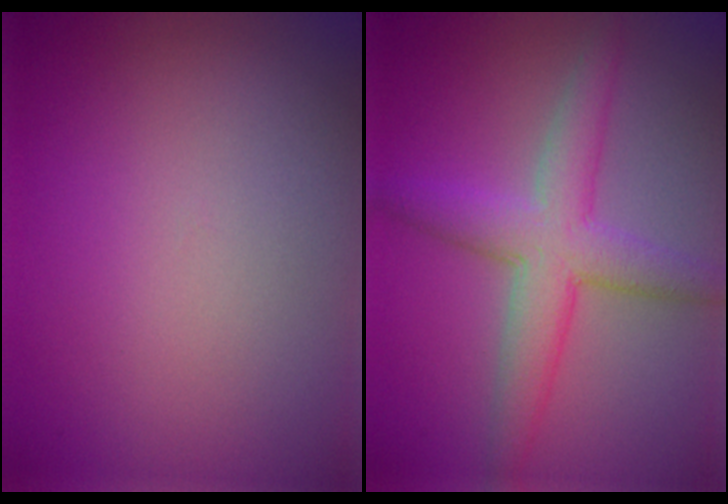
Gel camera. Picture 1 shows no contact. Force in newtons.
{"total": 5.2, "press": 5.2, "slide": 0.2}